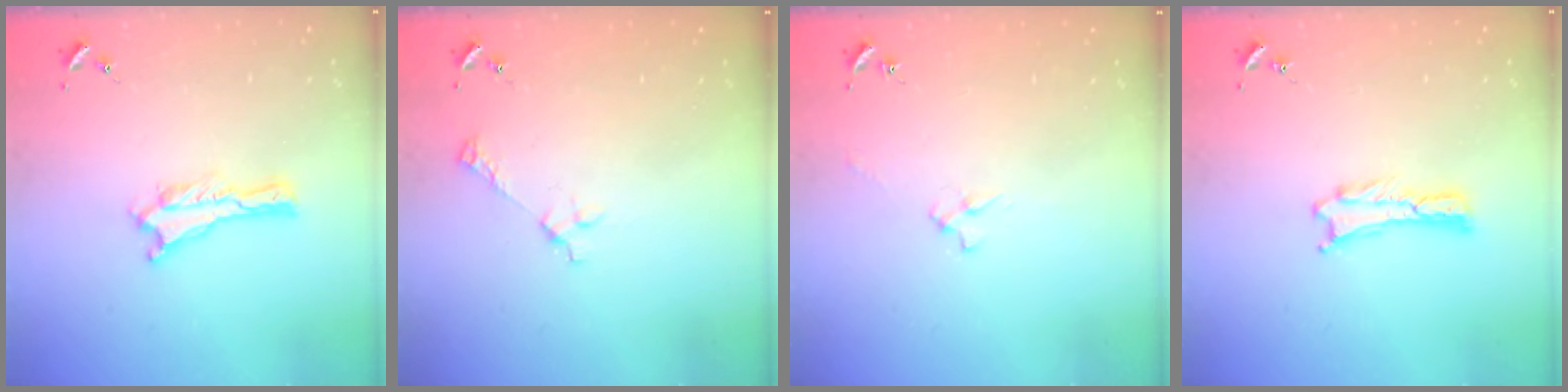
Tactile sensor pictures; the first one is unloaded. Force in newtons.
{"total": 2.6, "press": 2.6, "slide": 0.3}
{"total": 2.4, "press": 2.4, "slide": 0.3}
{"total": 0.0}